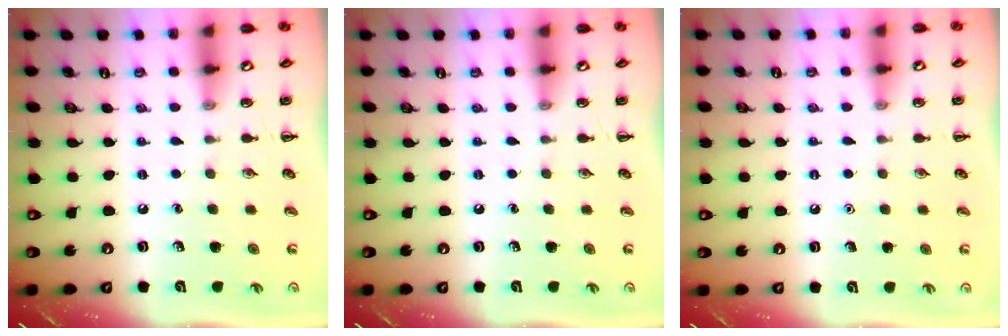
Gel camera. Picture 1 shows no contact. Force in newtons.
{"total": 0.0}
{"total": 1.6, "press": 1.6, "slide": 0.1}